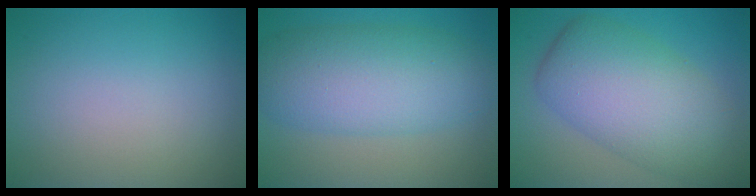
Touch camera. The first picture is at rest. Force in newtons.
{"total": 8.1, "press": 8.1, "slide": 0.3}
{"total": 9.2, "press": 9.2, "slide": 0.4}